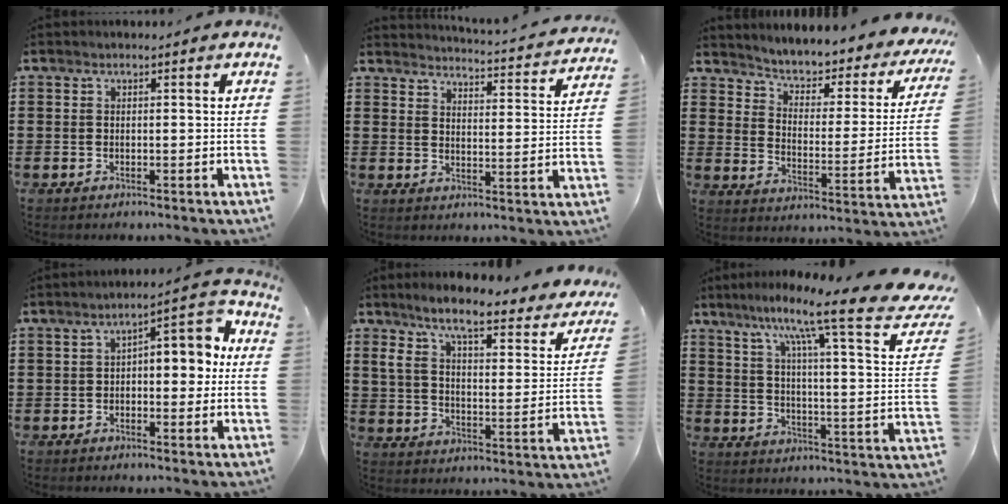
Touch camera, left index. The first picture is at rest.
{"total": 3.2, "force": [3.1, -0.5, 0.3], "torque": [-0.017, -0.036, 0.046]}
{"total": 2.7, "force": [2.4, 0.7, 1.1], "torque": [-0.040, -0.032, 0.028]}
{"total": 5.9, "force": [1.0, 3.0, 4.9], "torque": [-0.068, -0.016, 0.002]}
{"total": 7.7, "force": [6.0, 0.5, 4.8], "torque": [-0.118, -0.040, 0.092]}
{"total": 13.3, "force": [10.1, 0.5, 8.6], "torque": [-0.160, -0.074, 0.151]}